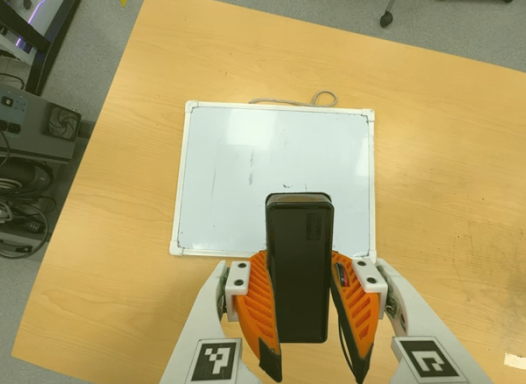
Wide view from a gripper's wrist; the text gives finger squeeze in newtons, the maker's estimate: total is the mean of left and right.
{"total": 8.6, "left": 7.2, "right": 9.9}